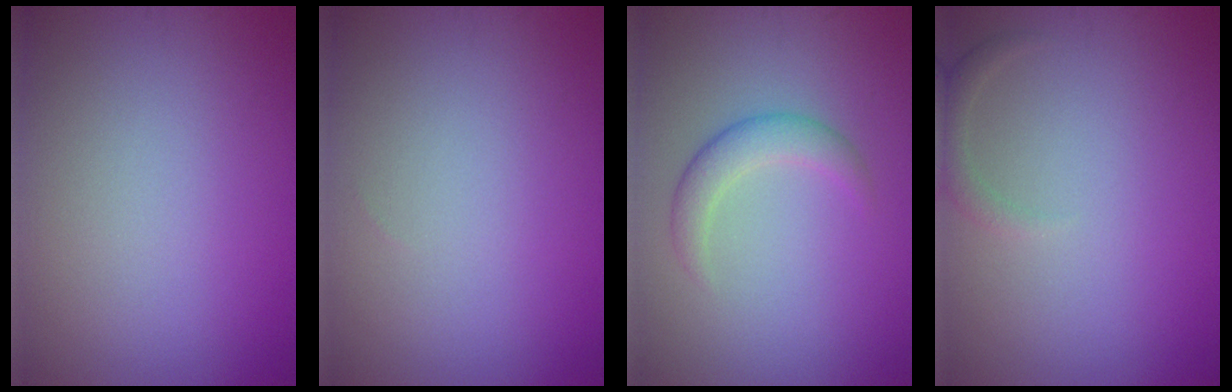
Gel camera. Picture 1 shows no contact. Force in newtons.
{"total": 0.0}
{"total": 2.4, "press": 2.4, "slide": 0.2}
{"total": 1.3, "press": 1.2, "slide": 0.2}